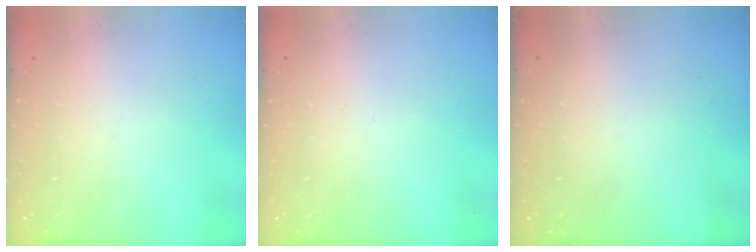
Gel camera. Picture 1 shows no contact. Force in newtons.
{"total": 0.0}
{"total": 0.0}